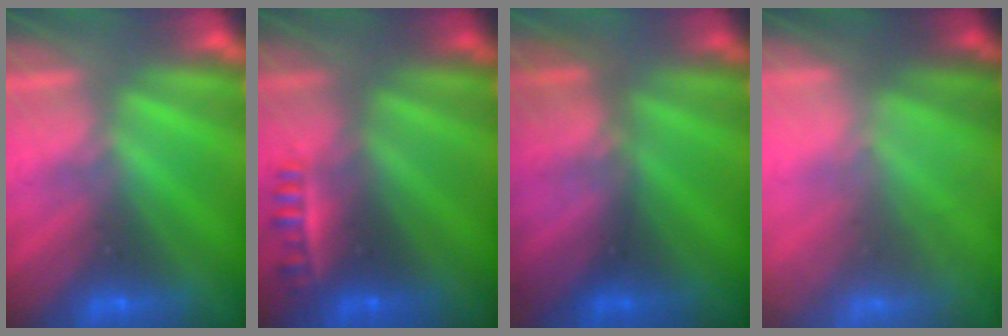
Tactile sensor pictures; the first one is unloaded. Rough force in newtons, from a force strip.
{"total": 2.3}
{"total": 2.7}
{"total": 7.4}